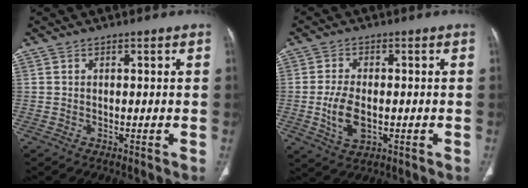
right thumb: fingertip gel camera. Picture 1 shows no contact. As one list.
[{"total": 7.2, "force": [-1.2, 4.1, 5.8], "torque": [-0.114, -0.002, -0.016]}]